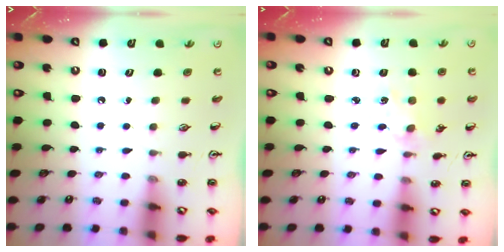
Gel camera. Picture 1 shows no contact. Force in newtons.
{"total": 0.9, "press": 0.8, "slide": 0.2}